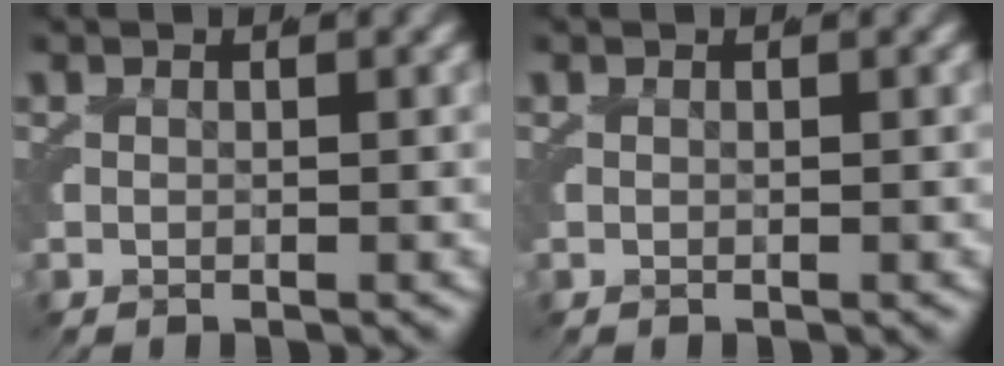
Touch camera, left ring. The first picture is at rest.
{"total": 0.0}